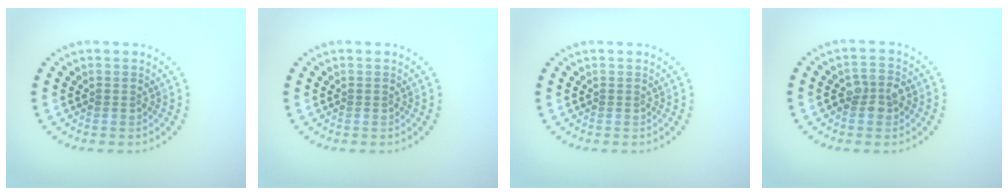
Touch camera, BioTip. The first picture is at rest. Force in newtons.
{"total": 0.0}
{"total": 0.0}
{"total": 2.6, "press": 2.5, "slide": 0.5}